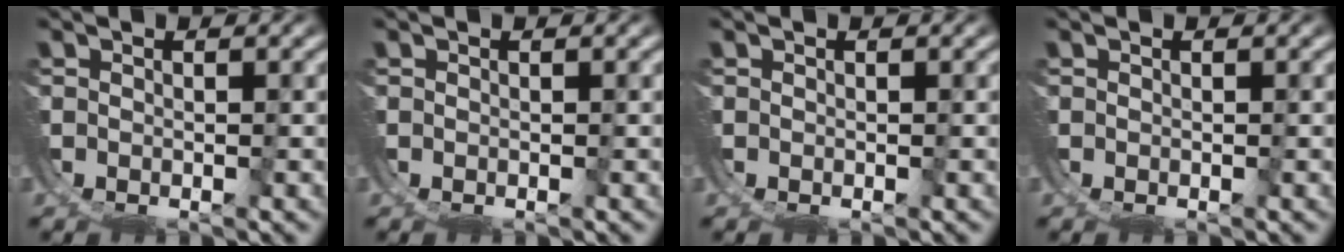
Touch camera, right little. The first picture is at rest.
{"total": 0.0}
{"total": 0.0}
{"total": 0.0}